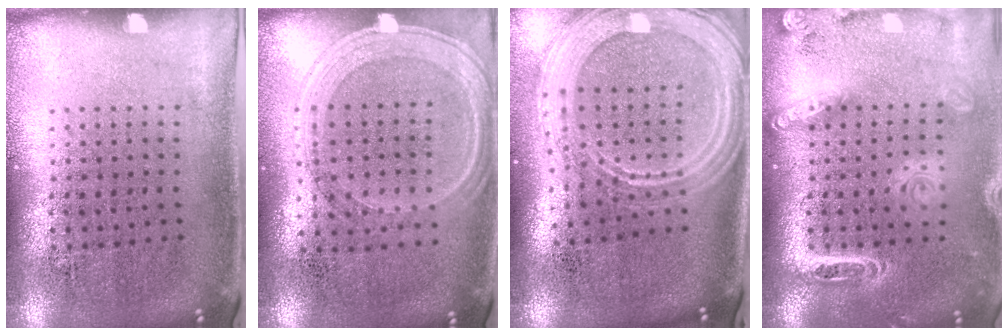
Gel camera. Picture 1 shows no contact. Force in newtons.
{"total": 1.2, "press": 1.1, "slide": 0.2}
{"total": 3.0, "press": 2.5, "slide": 1.6}
{"total": 2.1, "press": 1.8, "slide": 1.2}